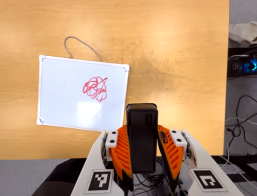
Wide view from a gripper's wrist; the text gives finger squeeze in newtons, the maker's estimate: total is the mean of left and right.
{"total": 4.1, "left": 2.8, "right": 5.4}